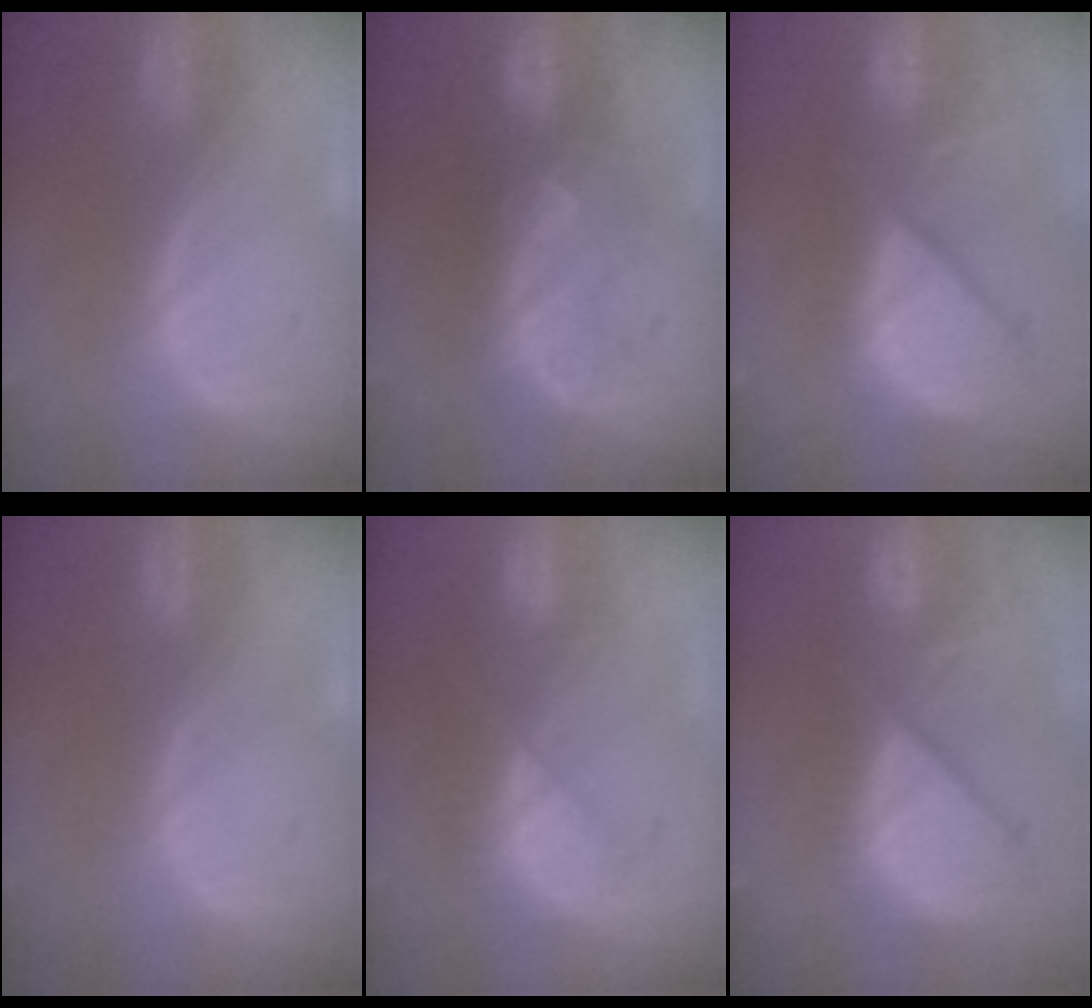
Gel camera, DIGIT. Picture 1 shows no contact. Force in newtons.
{"total": 7.6, "press": 7.3, "slide": 2.1}
{"total": 12.5, "press": 10.7, "slide": 6.5}
{"total": 0.0}
{"total": 7.6, "press": 6.9, "slide": 3.1}
{"total": 12.3, "press": 10.6, "slide": 6.3}